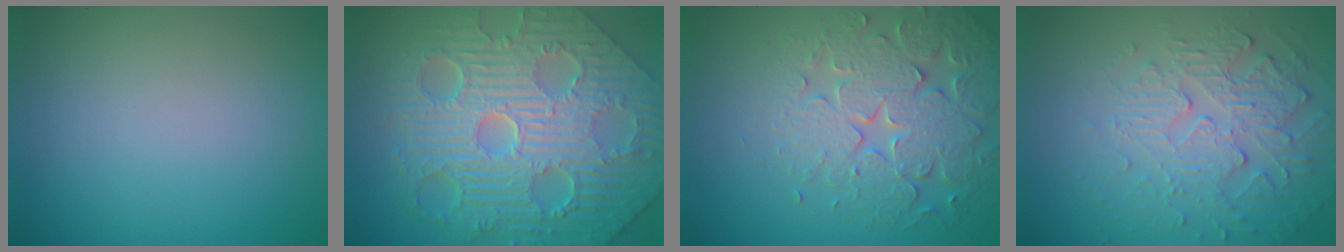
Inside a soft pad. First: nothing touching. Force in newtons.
{"total": 12.5, "press": 8.2, "slide": 9.4}
{"total": 5.3, "press": 5.2, "slide": 1.1}
{"total": 5.5, "press": 3.4, "slide": 4.3}